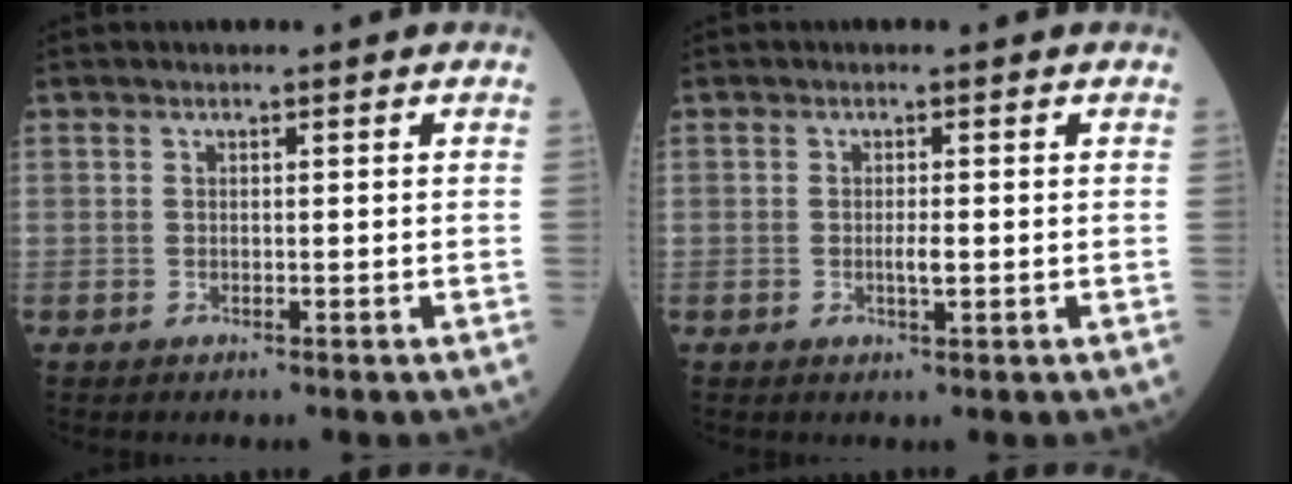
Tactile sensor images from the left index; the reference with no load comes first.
{"total": 1.6, "force": [-0.2, 0.2, 1.6], "torque": [-0.031, -0.001, -0.001]}